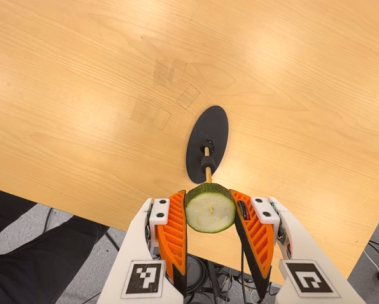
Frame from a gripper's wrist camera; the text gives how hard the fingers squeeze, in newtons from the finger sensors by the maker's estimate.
{"total": 10.7, "left": 10.7, "right": 10.8}